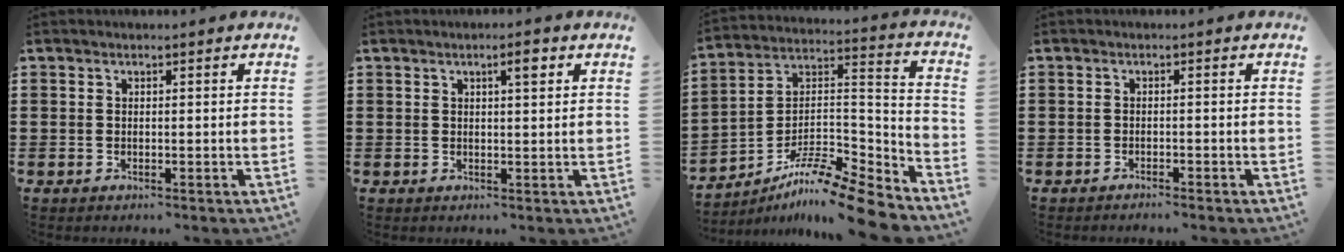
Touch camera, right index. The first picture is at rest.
{"total": 2.7, "force": [1.3, 0.6, 2.4], "torque": [-0.032, 0.000, 0.016]}
{"total": 11.1, "force": [-9.7, 1.0, 5.4], "torque": [-0.088, 0.014, -0.195]}
{"total": 1.1, "force": [-1.1, -0.2, 0.1], "torque": [-0.005, -0.002, -0.023]}